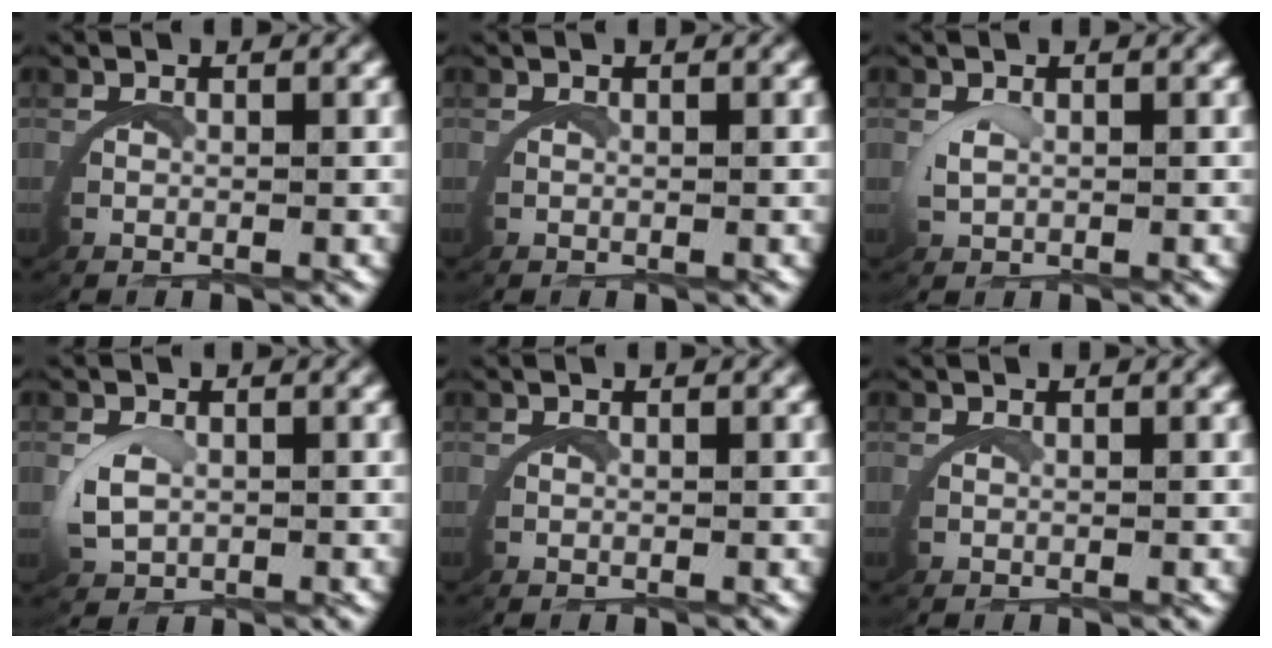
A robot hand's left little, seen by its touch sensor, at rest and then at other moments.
{"total": 0.0}
{"total": 0.9, "force": [0.7, 0.0, 0.6], "torque": [-0.030, -0.006, 0.017]}
{"total": 1.9, "force": [0.5, 1.1, 1.5], "torque": [-0.051, -0.004, 0.012]}
{"total": 0.0}
{"total": 0.0}